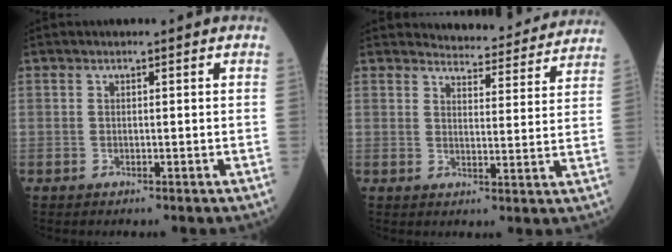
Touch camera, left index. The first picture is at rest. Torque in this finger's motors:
{"motor_torque": [-0.10, -0.54, 0.00, 0.00]}